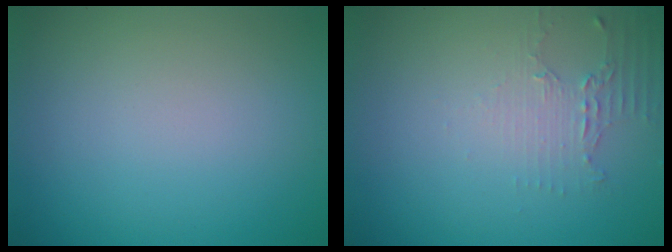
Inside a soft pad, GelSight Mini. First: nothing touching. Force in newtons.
{"total": 2.0, "press": 1.5, "slide": 1.3}